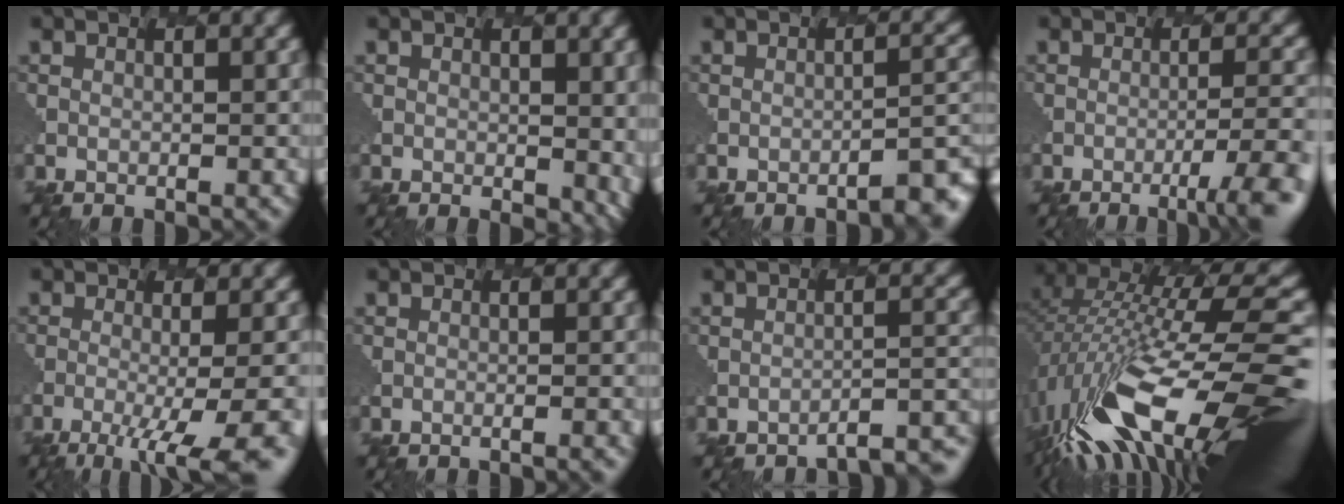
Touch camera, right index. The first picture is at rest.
{"total": 3.7, "force": [-0.3, 1.9, 3.2], "torque": [-0.041, -0.011, 0.009]}
{"total": 3.7, "force": [-2.2, 0.9, 2.8], "torque": [-0.033, 0.005, -0.032]}
{"total": 5.8, "force": [-3.0, 1.0, 4.9], "torque": [-0.069, 0.000, -0.042]}
{"total": 8.0, "force": [-4.0, 2.1, 6.6], "torque": [-0.089, -0.008, -0.053]}
{"total": 1.4, "force": [-0.4, 0.7, 1.1], "torque": [0.005, 0.008, -0.019]}
{"total": 5.1, "force": [-4.5, 0.9, 2.1], "torque": [-0.014, 0.013, -0.057]}
{"total": 14.3, "force": [-5.4, 4.6, 12.4], "torque": [-0.250, 0.025, -0.103]}